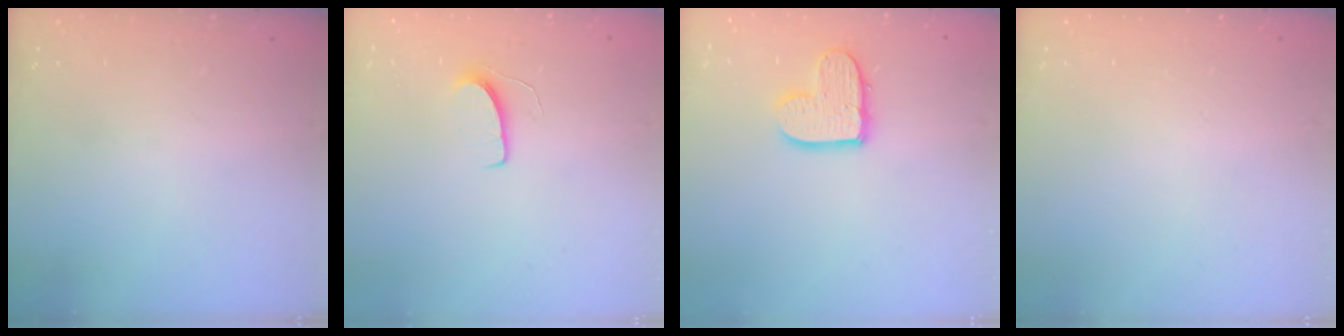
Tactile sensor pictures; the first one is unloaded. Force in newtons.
{"total": 5.8, "press": 5.7, "slide": 0.4}
{"total": 10.1, "press": 10.1, "slide": 0.7}
{"total": 0.0}